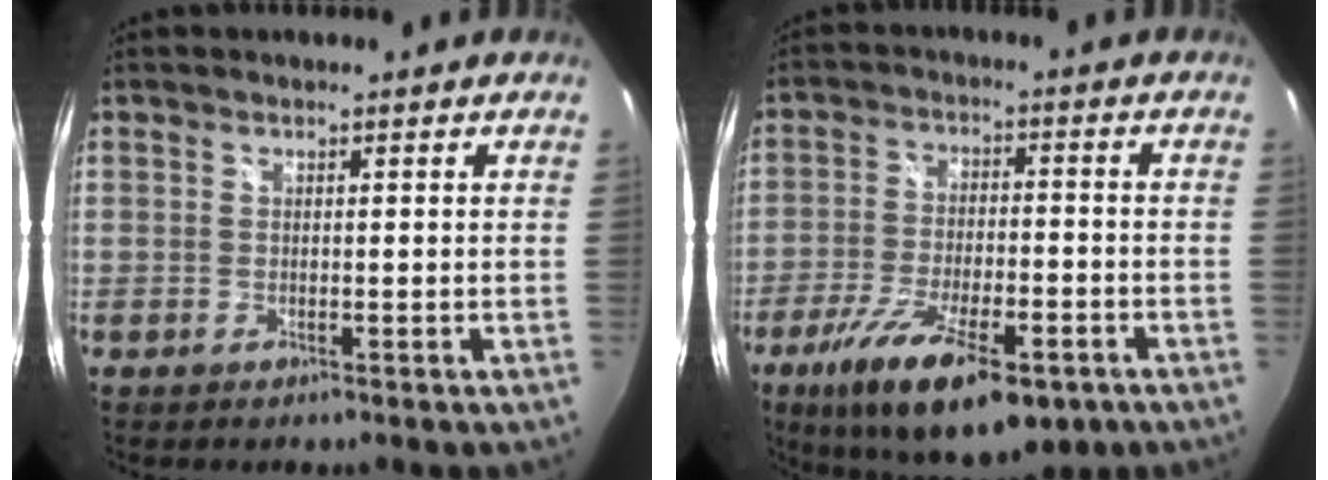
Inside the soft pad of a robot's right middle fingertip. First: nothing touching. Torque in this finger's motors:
{"motor_torque": [2.14, 0.00, 0.47, 0.21]}